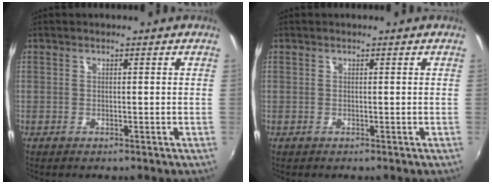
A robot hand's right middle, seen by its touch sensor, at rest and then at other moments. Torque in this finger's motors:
{"motor_torque": [0.00, 0.00, 0.00, 0.00]}